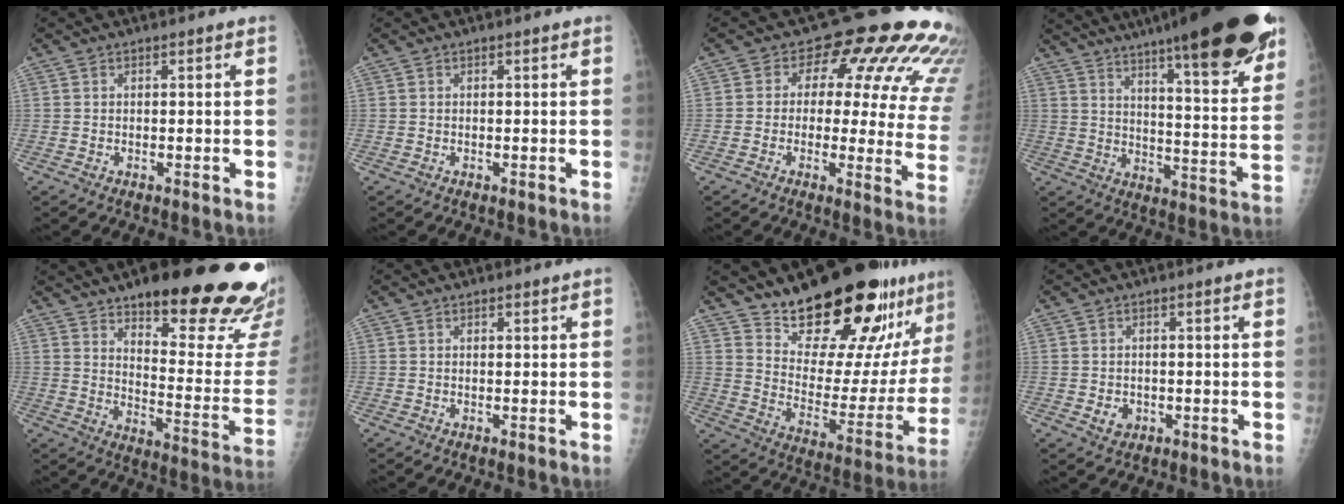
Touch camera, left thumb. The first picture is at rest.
{"total": 0.0}
{"total": 20.0, "force": [9.6, 9.9, 14.6], "torque": [-0.137, -0.022, 0.092]}
{"total": 31.3, "force": [21.9, 5.8, 21.6], "torque": [-0.274, -0.075, 0.301]}
{"total": 28.3, "force": [19.3, 7.6, 19.3], "torque": [-0.210, -0.099, 0.259]}
{"total": 0.6, "force": [0.4, 0.4, 0.3], "torque": [-0.002, -0.002, 0.004]}
{"total": 25.4, "force": [19.6, 8.5, 13.8], "torque": [-0.168, -0.121, 0.286]}
{"total": 2.7, "force": [-0.6, 2.3, 1.2], "torque": [-0.007, 0.001, -0.002]}